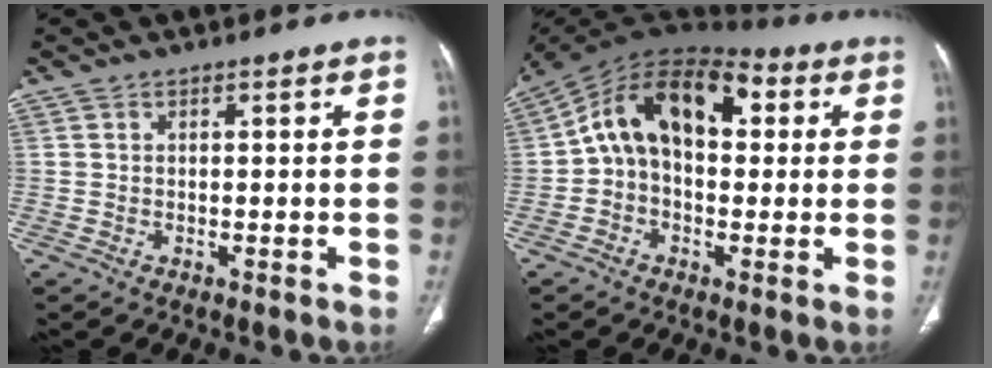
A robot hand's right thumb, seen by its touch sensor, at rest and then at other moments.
{"total": 15.4, "force": [2.6, 10.0, 11.4], "torque": [-0.161, 0.048, 0.032]}